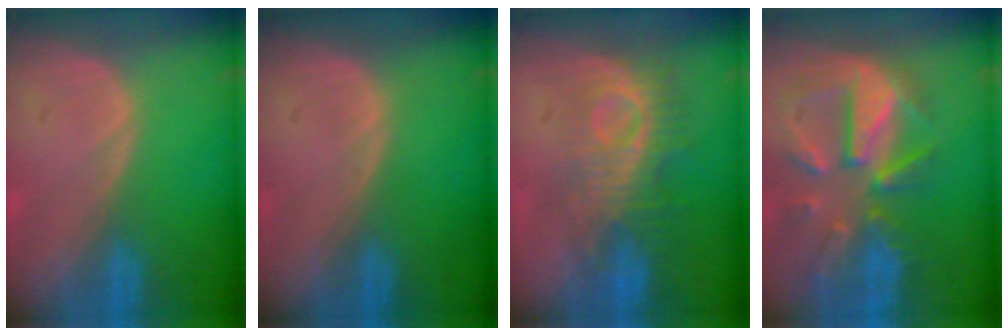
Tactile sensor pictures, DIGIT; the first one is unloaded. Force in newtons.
{"total": 0.0}
{"total": 9.1, "press": 8.4, "slide": 3.6}
{"total": 11.3, "press": 9.9, "slide": 5.5}